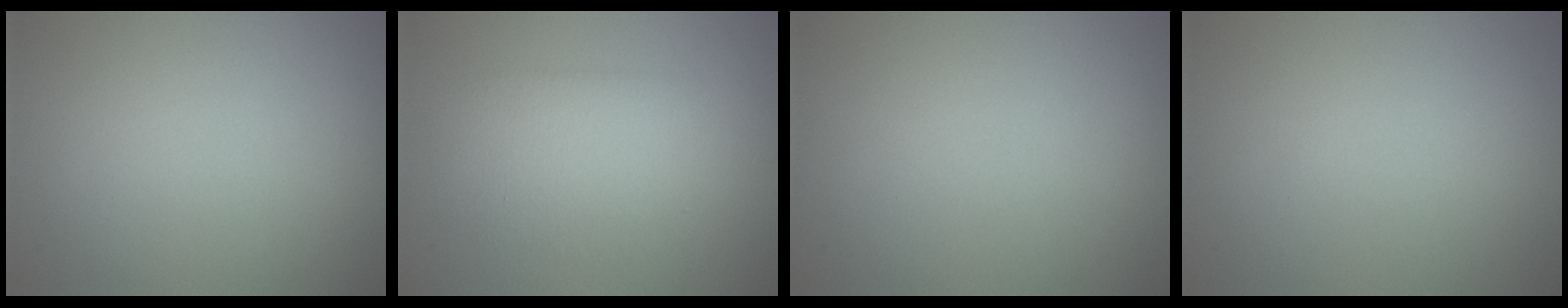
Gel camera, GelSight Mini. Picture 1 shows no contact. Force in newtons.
{"total": 3.5, "press": 3.5, "slide": 0.3}
{"total": 0.0}
{"total": 0.0}